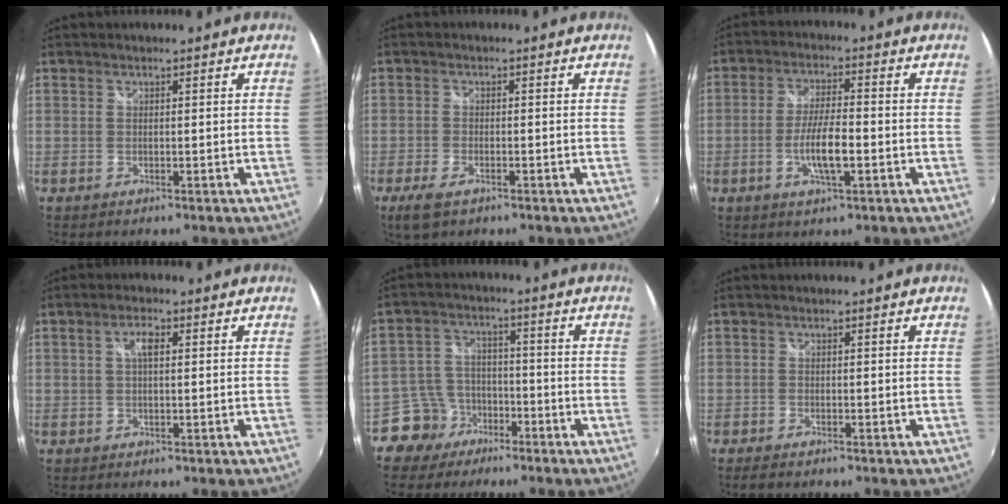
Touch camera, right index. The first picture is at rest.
{"total": 4.7, "force": [-3.0, 2.1, 3.0], "torque": [-0.077, -0.012, -0.056]}
{"total": 7.1, "force": [-2.3, 1.5, 6.6], "torque": [-0.129, -0.003, -0.040]}
{"total": 2.8, "force": [0.6, 1.0, 2.6], "torque": [-0.048, 0.007, 0.008]}
{"total": 7.2, "force": [-4.8, 5.4, 0.3], "torque": [-0.026, 0.024, -0.086]}
{"total": 2.0, "force": [-1.6, 0.7, 0.9], "torque": [-0.023, -0.009, -0.031]}